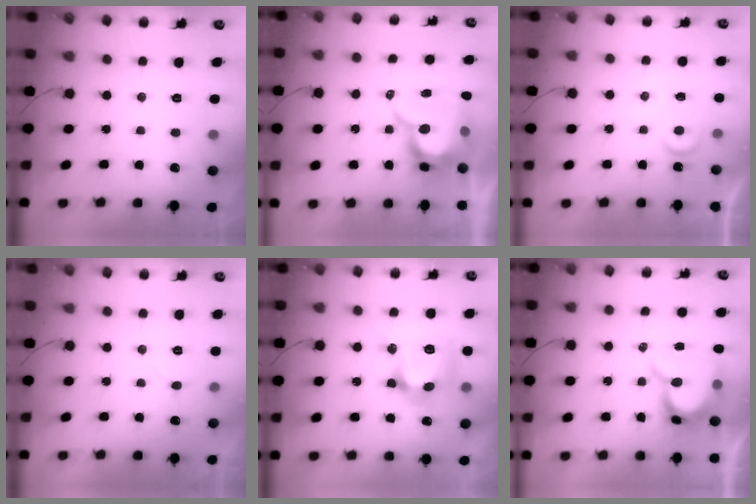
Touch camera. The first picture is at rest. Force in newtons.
{"total": 13.8, "press": 13.8, "slide": 1.0}
{"total": 3.5, "press": 3.5, "slide": 0.3}
{"total": 4.0, "press": 4.0, "slide": 0.4}
{"total": 16.9, "press": 16.9, "slide": 0.6}
{"total": 13.2, "press": 13.1, "slide": 1.3}